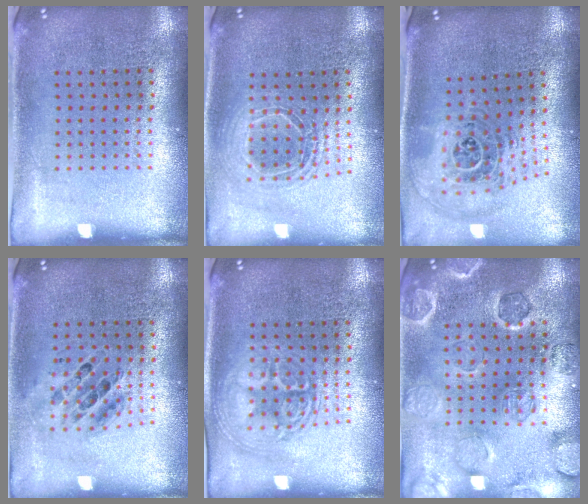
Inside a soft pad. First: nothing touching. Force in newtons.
{"total": 1.5, "press": 1.3, "slide": 0.8}
{"total": 1.7, "press": 1.4, "slide": 0.9}
{"total": 0.7, "press": 0.7, "slide": 0.1}
{"total": 2.6, "press": 2.6, "slide": 0.2}
{"total": 1.4, "press": 1.4, "slide": 0.2}